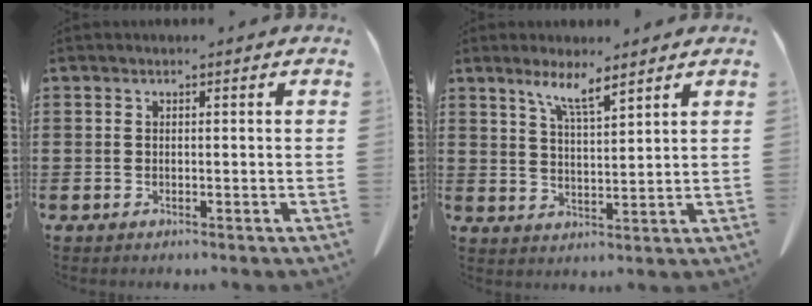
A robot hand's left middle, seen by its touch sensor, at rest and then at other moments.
{"total": 5.4, "force": [4.3, 0.1, 3.2], "torque": [-0.075, -0.008, 0.074]}